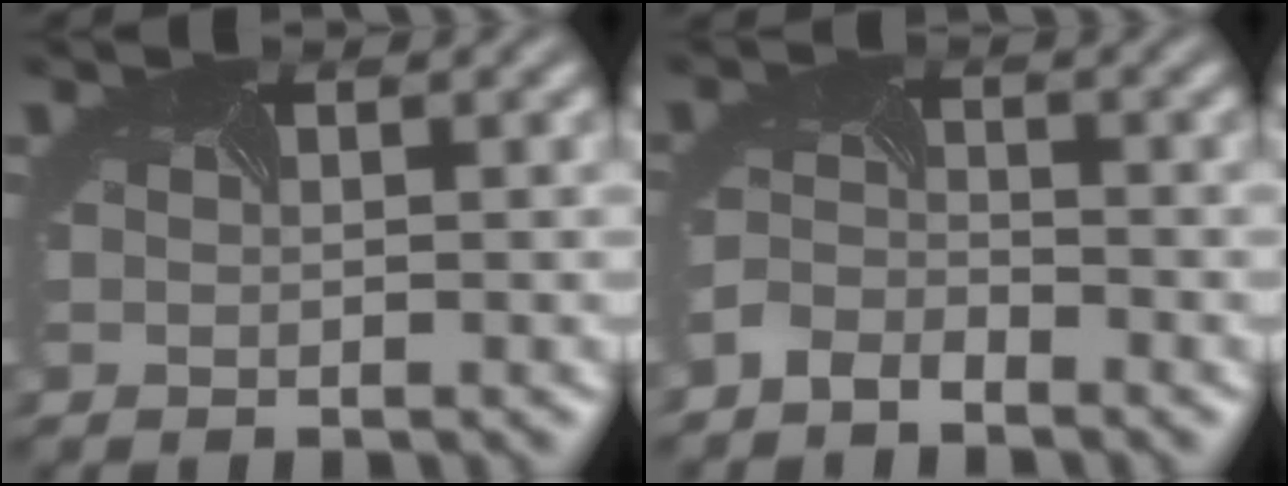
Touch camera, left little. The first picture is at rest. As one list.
[{"total": 2.5, "force": [-2.4, 0.6, 0.3], "torque": [-0.018, -0.003, -0.054]}]